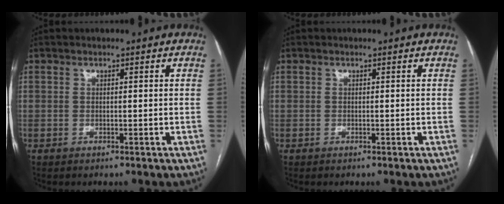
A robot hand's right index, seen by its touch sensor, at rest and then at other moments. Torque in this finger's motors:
{"motor_torque": [0.00, 0.00, 0.00, 0.01]}